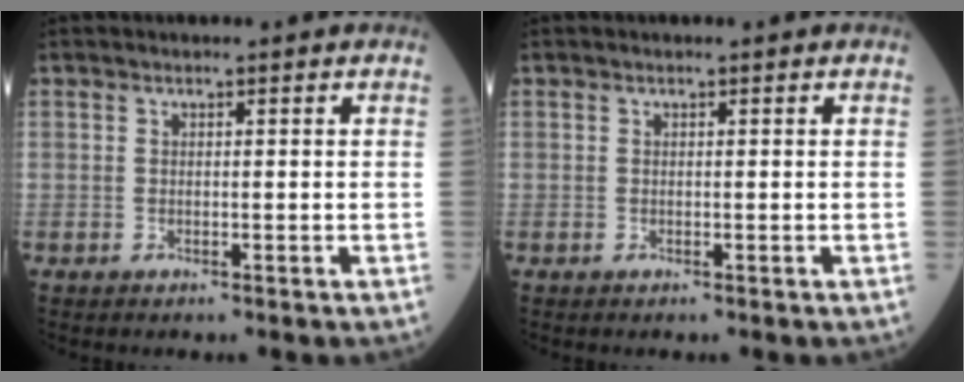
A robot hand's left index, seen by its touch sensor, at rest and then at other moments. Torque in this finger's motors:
{"motor_torque": [-0.28, 0.27, 0.00, -0.01]}